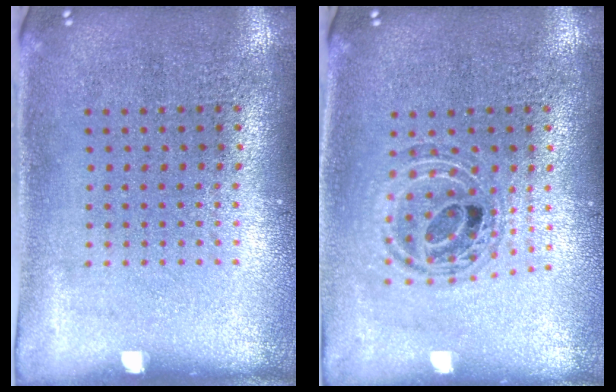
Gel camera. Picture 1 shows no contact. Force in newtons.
{"total": 0.8, "press": 0.8, "slide": 0.2}